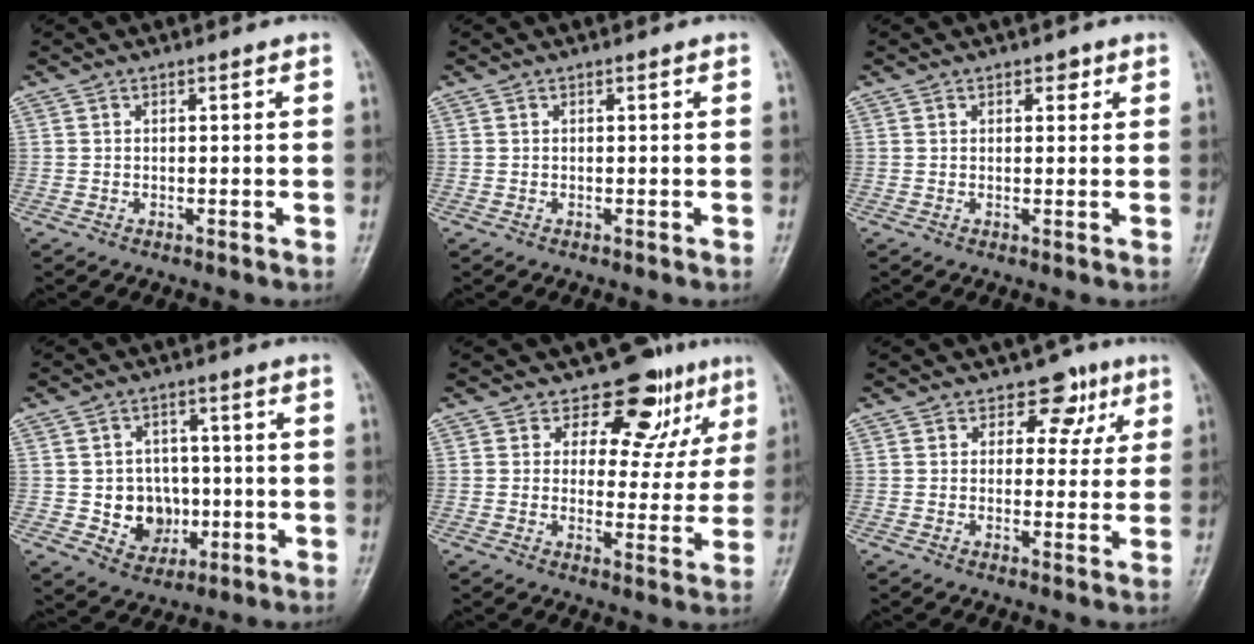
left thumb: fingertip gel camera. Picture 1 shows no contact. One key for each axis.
{"total": 0.0}
{"total": 1.8, "fx": 1.0, "fy": 1.2, "fz": 1.0, "tx": 0.003, "ty": -0.001, "tz": 0.009}
{"total": 8.7, "fx": -1.1, "fy": 7.7, "fz": 3.9, "tx": -0.013, "ty": 0.011, "tz": -0.008}
{"total": 10.0, "fx": 6.5, "fy": 6.5, "fz": 3.9, "tx": -0.002, "ty": -0.032, "tz": 0.077}
{"total": 5.8, "fx": 2.7, "fy": 4.4, "fz": 2.7, "tx": 0.010, "ty": -0.003, "tz": 0.028}